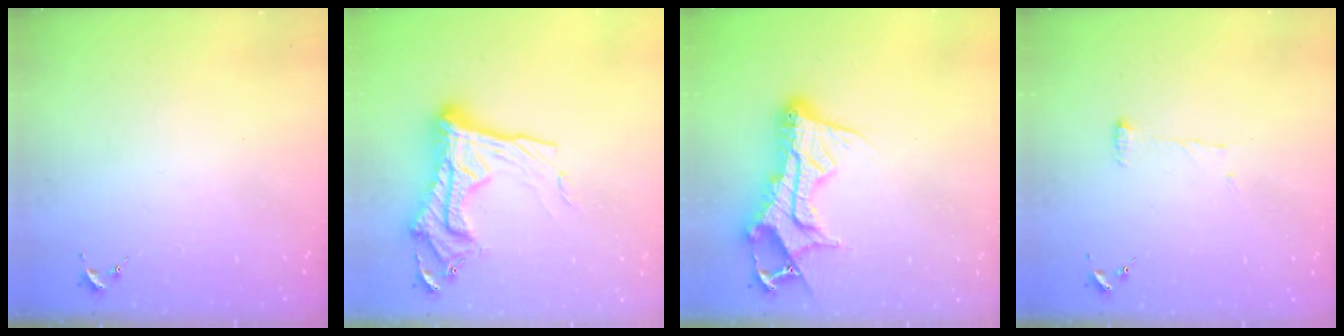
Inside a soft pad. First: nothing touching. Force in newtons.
{"total": 20.6, "press": 20.5, "slide": 2.0}
{"total": 17.1, "press": 17.1, "slide": 1.5}
{"total": 6.9, "press": 6.9, "slide": 0.7}